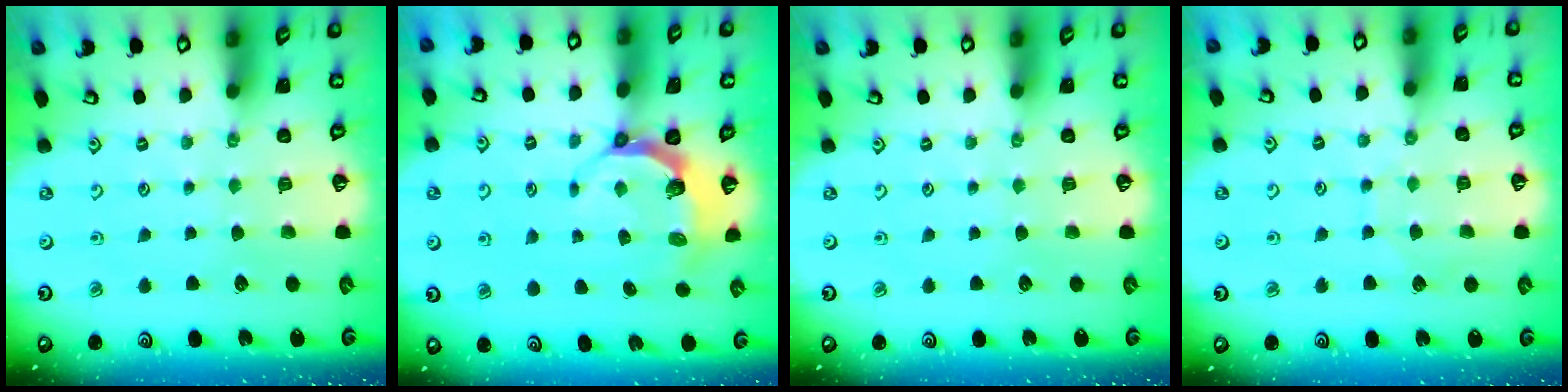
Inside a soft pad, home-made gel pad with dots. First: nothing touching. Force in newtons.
{"total": 5.6, "press": 4.5, "slide": 3.3}
{"total": 0.0}
{"total": 5.7, "press": 5.7, "slide": 0.6}